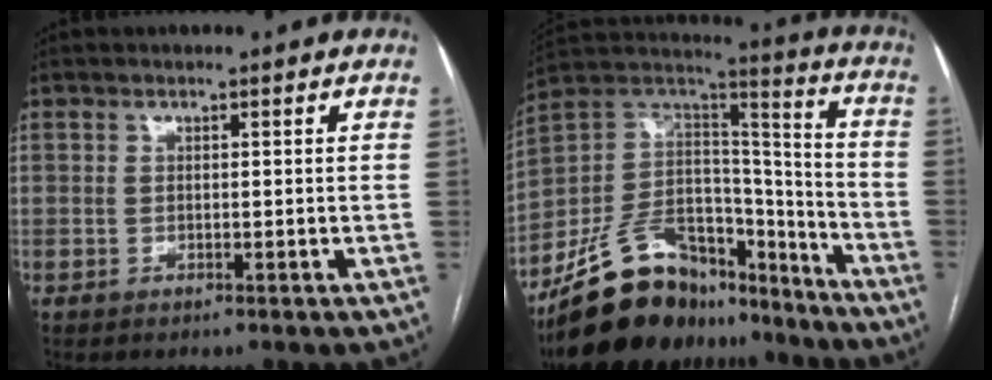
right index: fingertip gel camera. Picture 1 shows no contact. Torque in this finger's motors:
{"motor_torque": [-0.35, -0.73, -0.63, -0.21]}